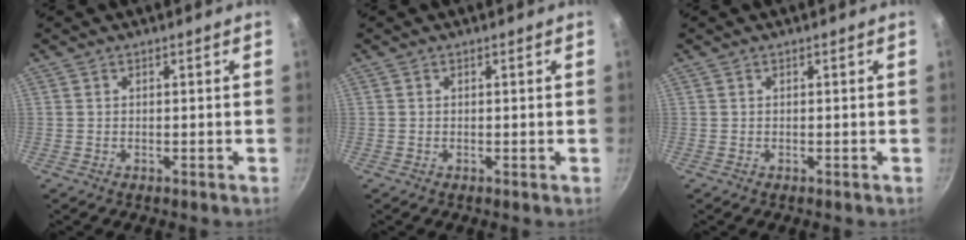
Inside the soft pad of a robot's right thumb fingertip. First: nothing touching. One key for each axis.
{"total": 0.0}
{"total": 0.0}